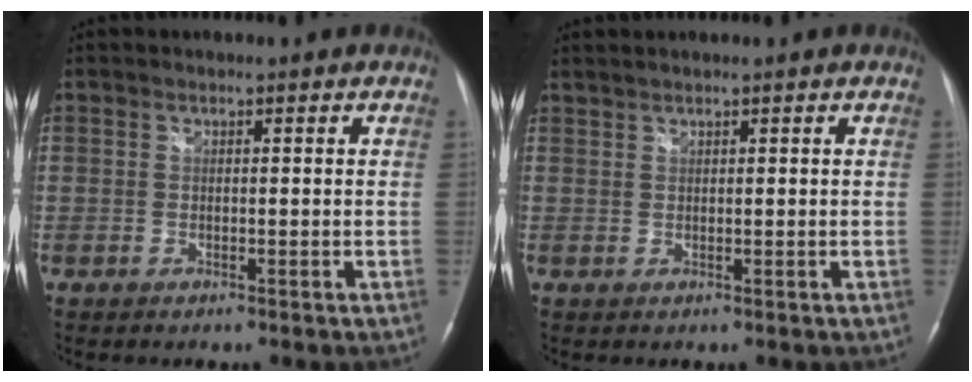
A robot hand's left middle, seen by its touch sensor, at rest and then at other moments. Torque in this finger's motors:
{"motor_torque": [0.24, -0.35, -0.04, 0.00]}